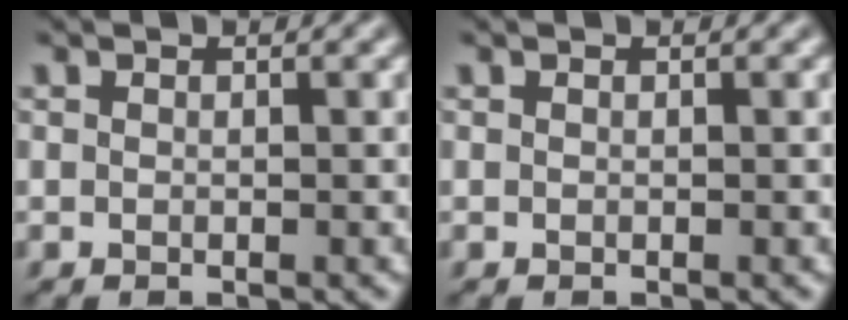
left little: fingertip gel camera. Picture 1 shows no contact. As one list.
[{"total": 0.0}]